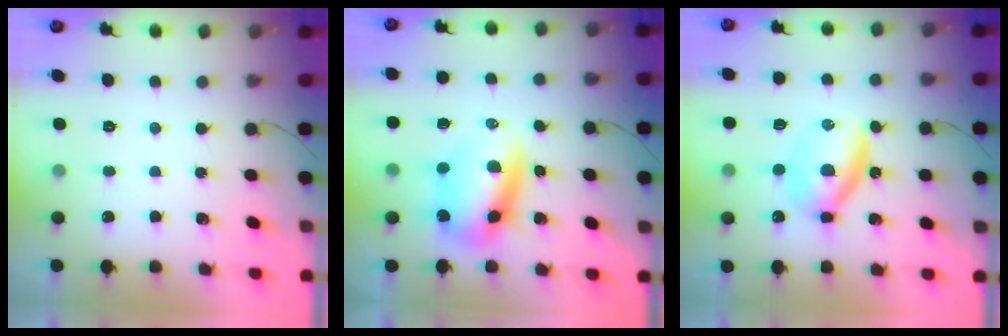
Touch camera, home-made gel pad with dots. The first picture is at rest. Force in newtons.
{"total": 10.6, "press": 10.3, "slide": 2.6}
{"total": 7.4, "press": 7.3, "slide": 0.7}